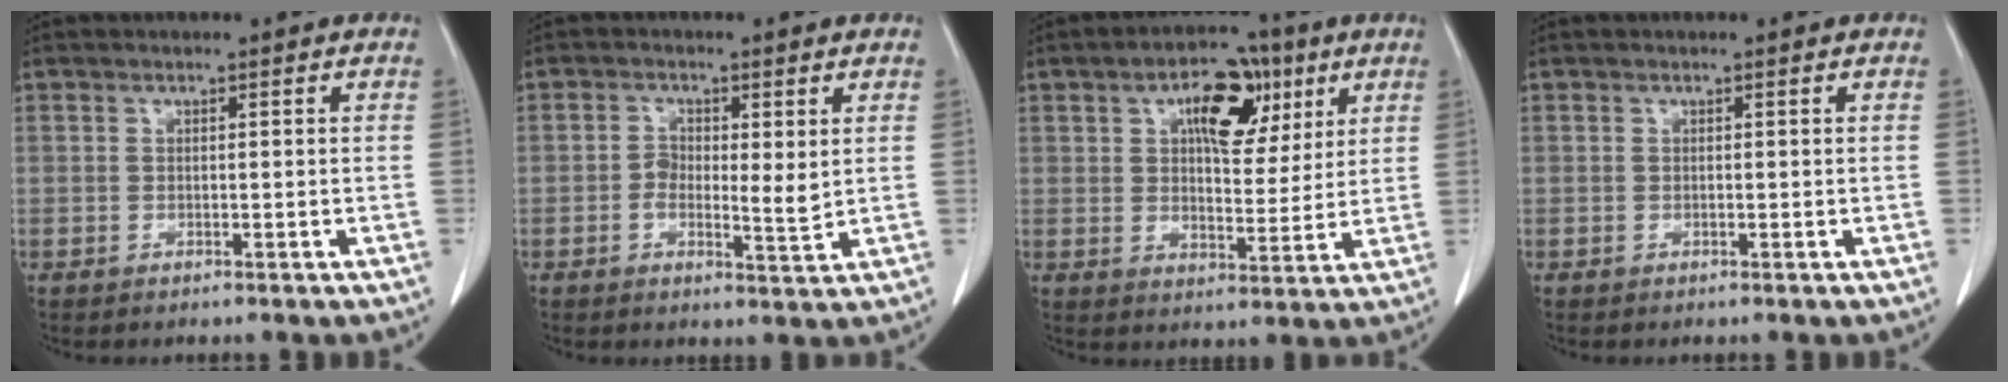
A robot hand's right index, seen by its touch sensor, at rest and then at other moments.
{"total": 4.6, "force": [0.3, 1.9, 4.2], "torque": [-0.068, -0.004, 0.002]}
{"total": 10.6, "force": [4.7, 5.2, 7.9], "torque": [-0.121, 0.022, 0.075]}
{"total": 0.0}